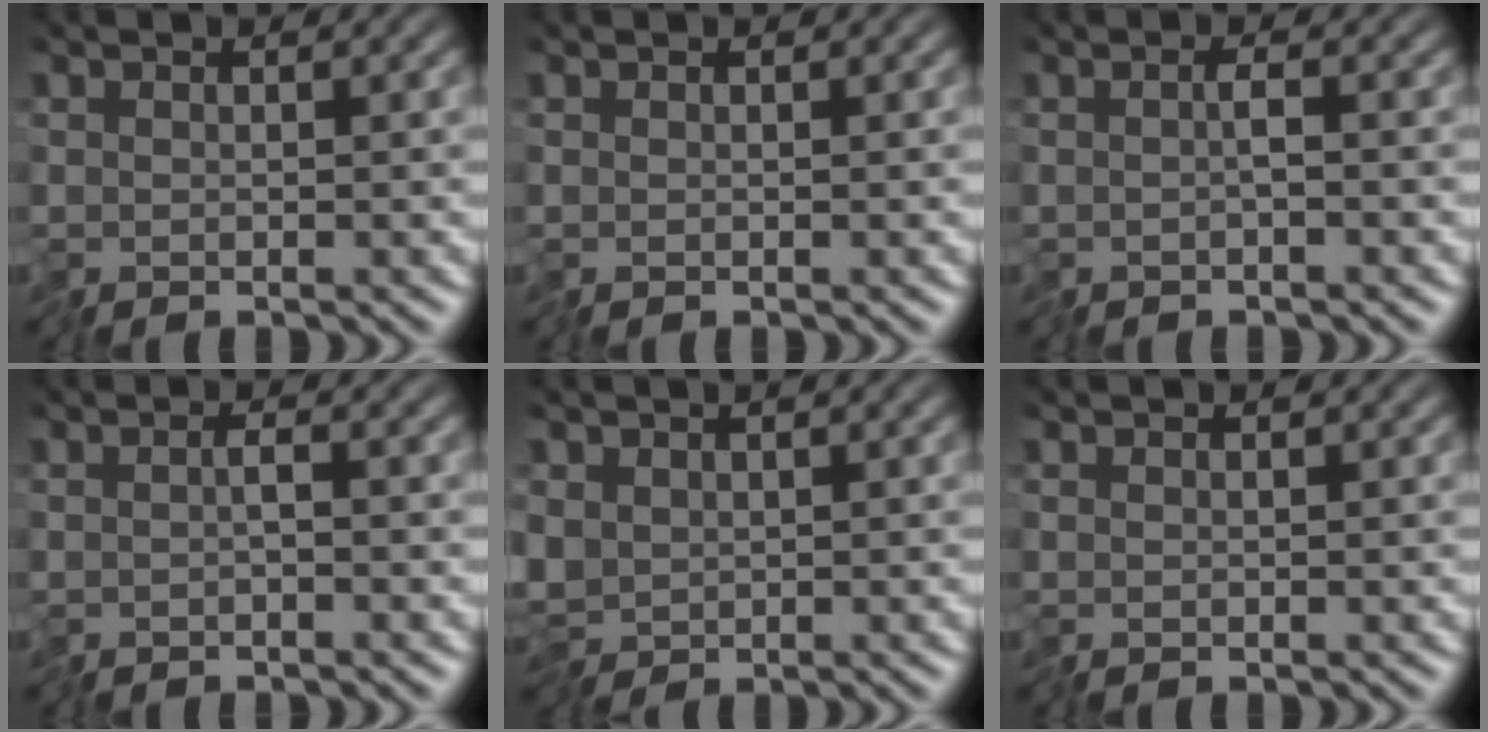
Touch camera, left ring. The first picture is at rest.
{"total": 0.0}
{"total": 1.5, "force": [-0.7, 0.1, 1.3], "torque": [-0.031, -0.001, -0.015]}
{"total": 1.6, "force": [-0.8, 0.4, 1.3], "torque": [-0.031, -0.002, -0.019]}
{"total": 3.0, "force": [-0.3, 2.4, 1.8], "torque": [-0.039, -0.003, -0.016]}
{"total": 0.0}